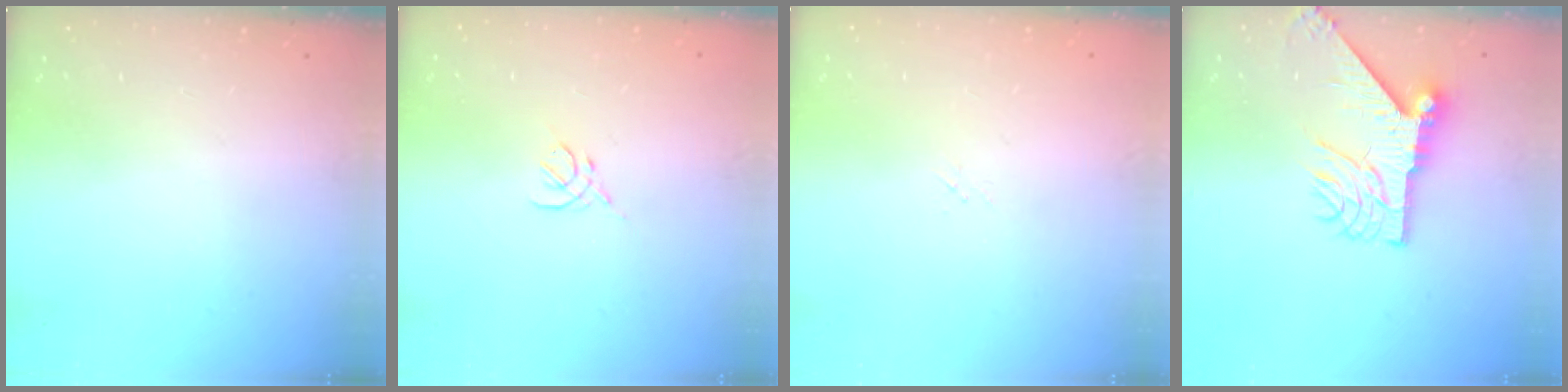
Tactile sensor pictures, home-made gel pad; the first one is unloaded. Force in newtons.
{"total": 2.7, "press": 2.6, "slide": 0.8}
{"total": 1.7, "press": 1.6, "slide": 0.2}
{"total": 11.1, "press": 11.1, "slide": 1.3}